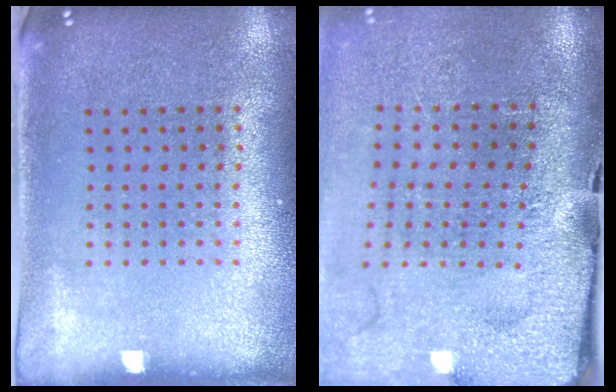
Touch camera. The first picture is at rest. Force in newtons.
{"total": 4.3, "press": 3.4, "slide": 2.6}